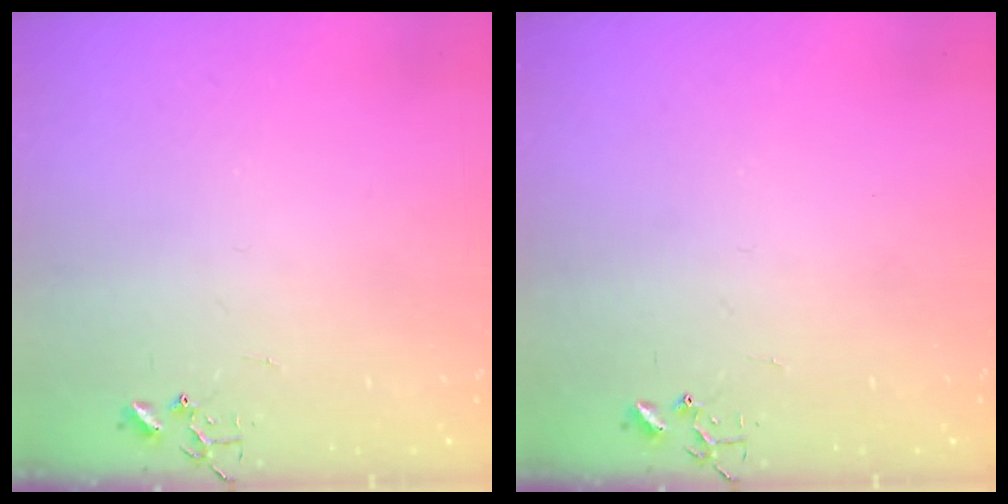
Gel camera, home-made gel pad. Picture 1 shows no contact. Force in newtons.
{"total": 0.0}